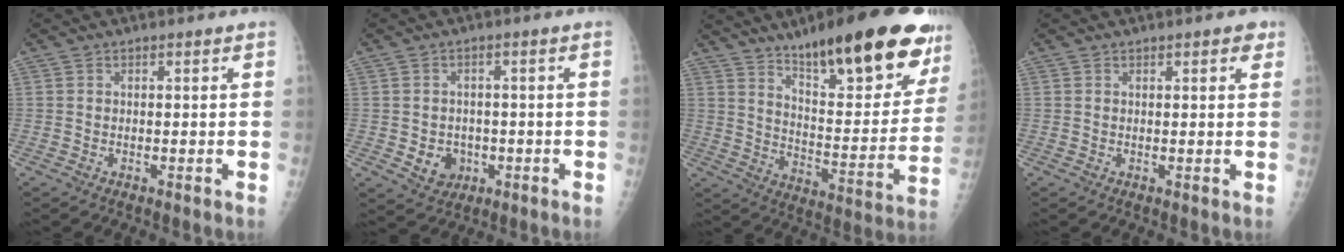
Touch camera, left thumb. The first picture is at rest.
{"total": 5.4, "force": [-1.3, 4.6, 2.4], "torque": [-0.015, 0.006, -0.012]}
{"total": 27.7, "force": [18.2, 7.9, 19.4], "torque": [-0.235, -0.073, 0.267]}
{"total": 2.2, "force": [1.2, 0.9, 1.6], "torque": [-0.011, -0.001, 0.012]}